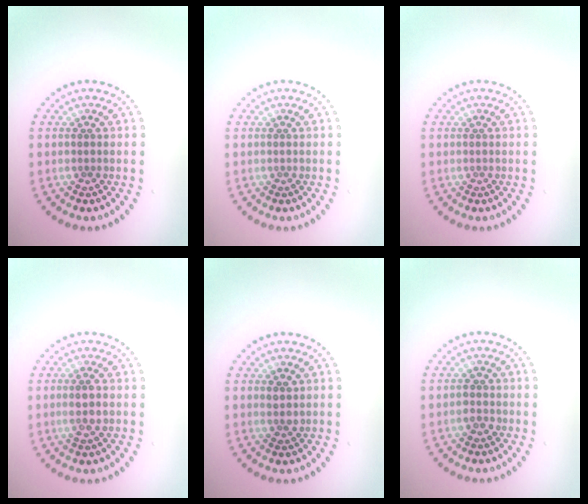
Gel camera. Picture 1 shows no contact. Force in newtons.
{"total": 0.0}
{"total": 0.0}
{"total": 2.1, "press": 2.0, "slide": 0.8}
{"total": 1.2, "press": 1.0, "slide": 0.5}
{"total": 1.4, "press": 1.3, "slide": 0.4}